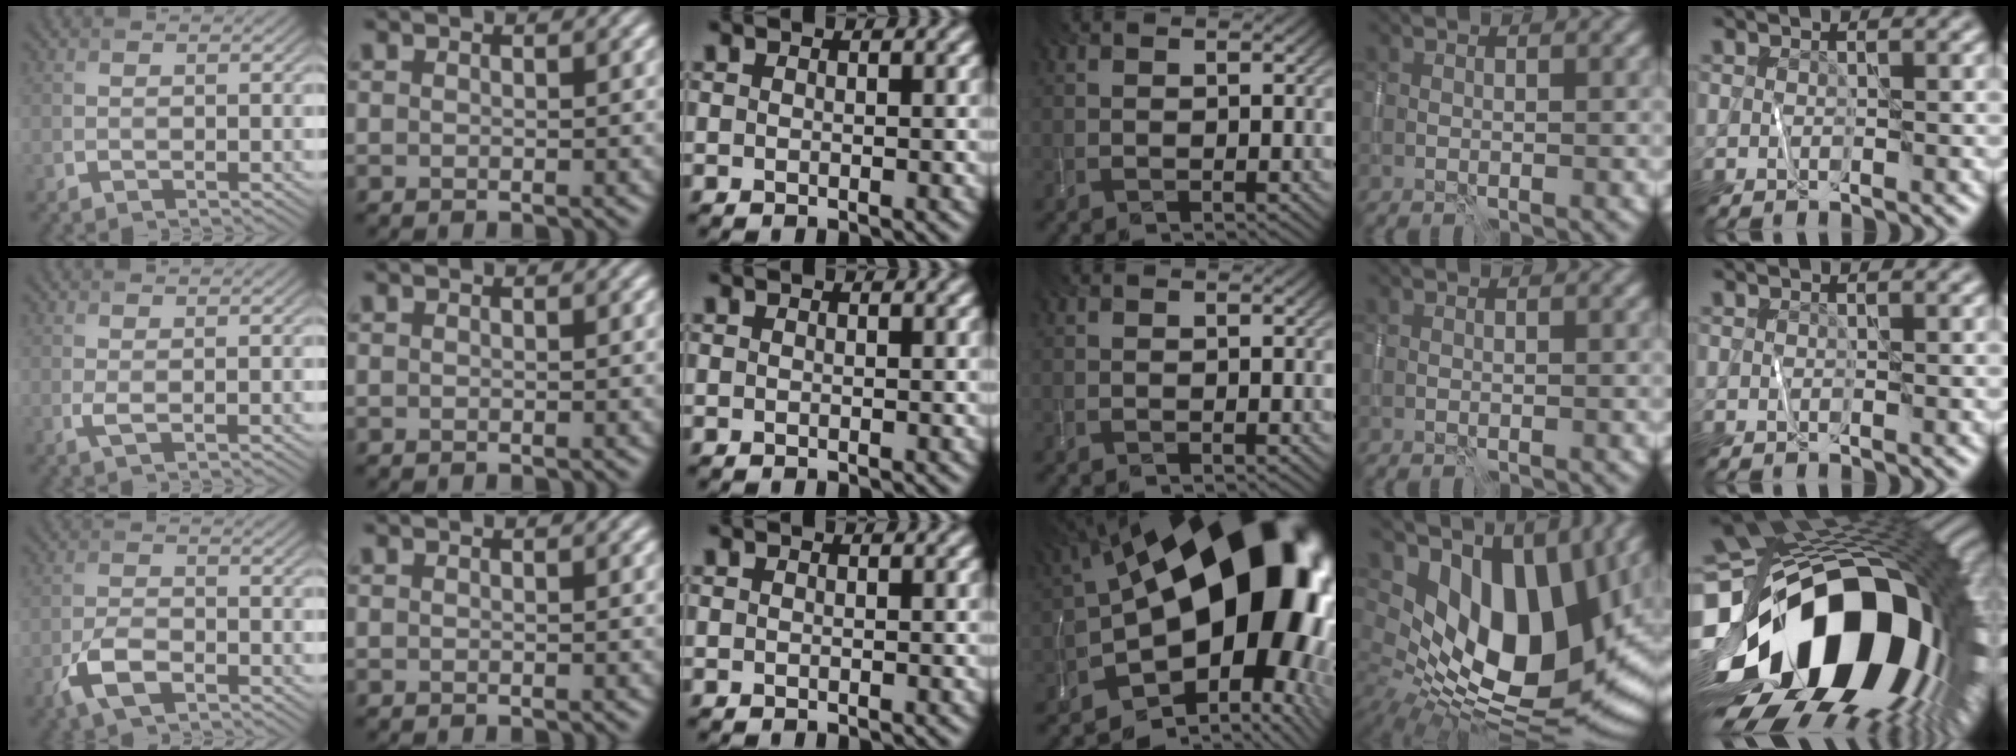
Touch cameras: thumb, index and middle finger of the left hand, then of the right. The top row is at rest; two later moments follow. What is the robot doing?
{"motion": "wipe", "object": "whiteboard"}